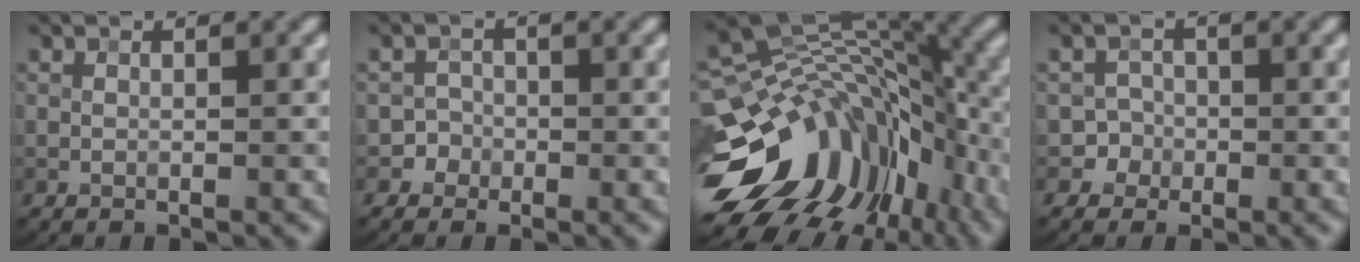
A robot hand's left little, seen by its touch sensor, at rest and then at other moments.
{"total": 2.2, "force": [-1.3, 1.8, -0.2], "torque": [0.031, 0.008, -0.022]}
{"total": 14.0, "force": [-5.3, 9.6, 8.8], "torque": [-0.166, 0.007, -0.093]}
{"total": 2.6, "force": [-1.3, 2.2, -0.2], "torque": [0.035, 0.006, -0.023]}